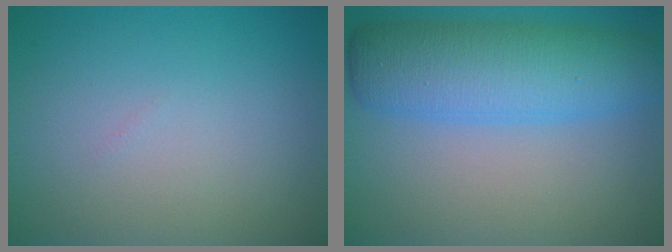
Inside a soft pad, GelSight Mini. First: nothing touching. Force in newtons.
{"total": 8.1, "press": 8.1, "slide": 0.2}